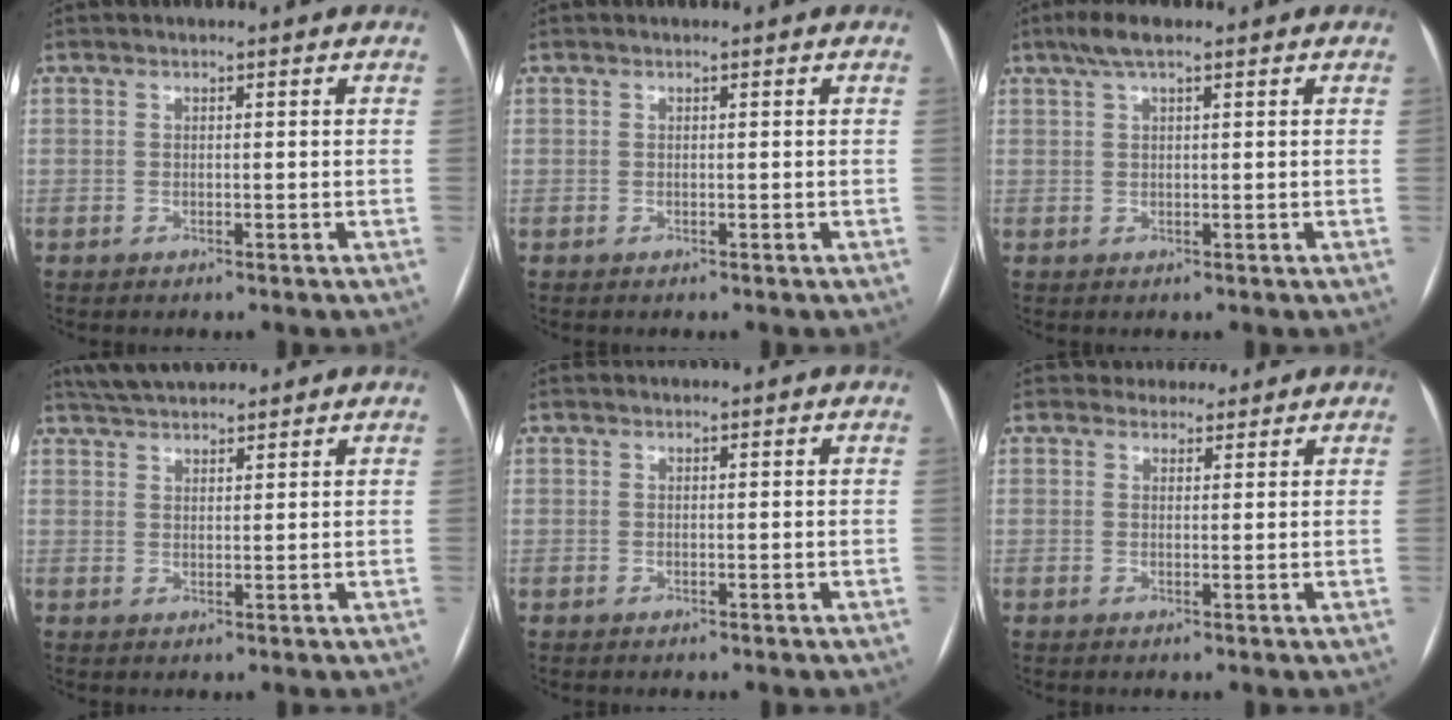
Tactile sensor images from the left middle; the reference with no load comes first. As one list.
[{"total": 0.0}, {"total": 3.8, "force": [2.5, 0.8, 2.8], "torque": [-0.059, 0.020, 0.045]}, {"total": 7.2, "force": [6.5, 1.7, 2.8], "torque": [-0.050, 0.034, 0.113]}, {"total": 0.0}, {"total": 3.3, "force": [2.9, 1.6, -0.1], "torque": [0.007, 0.009, 0.039]}]